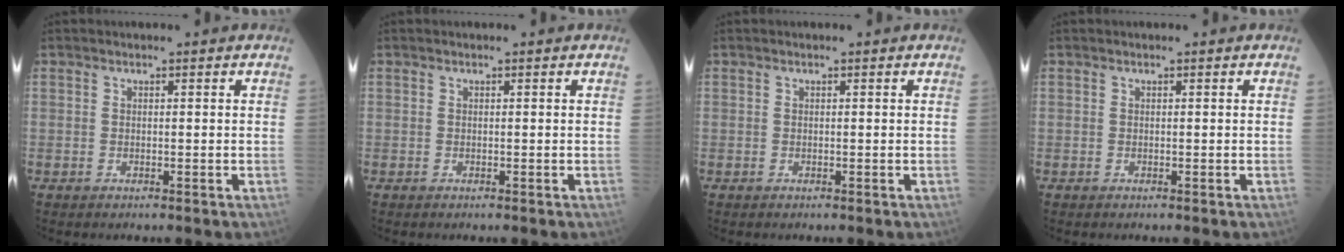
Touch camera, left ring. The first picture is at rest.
{"total": 0.0}
{"total": 0.0}
{"total": 0.0}